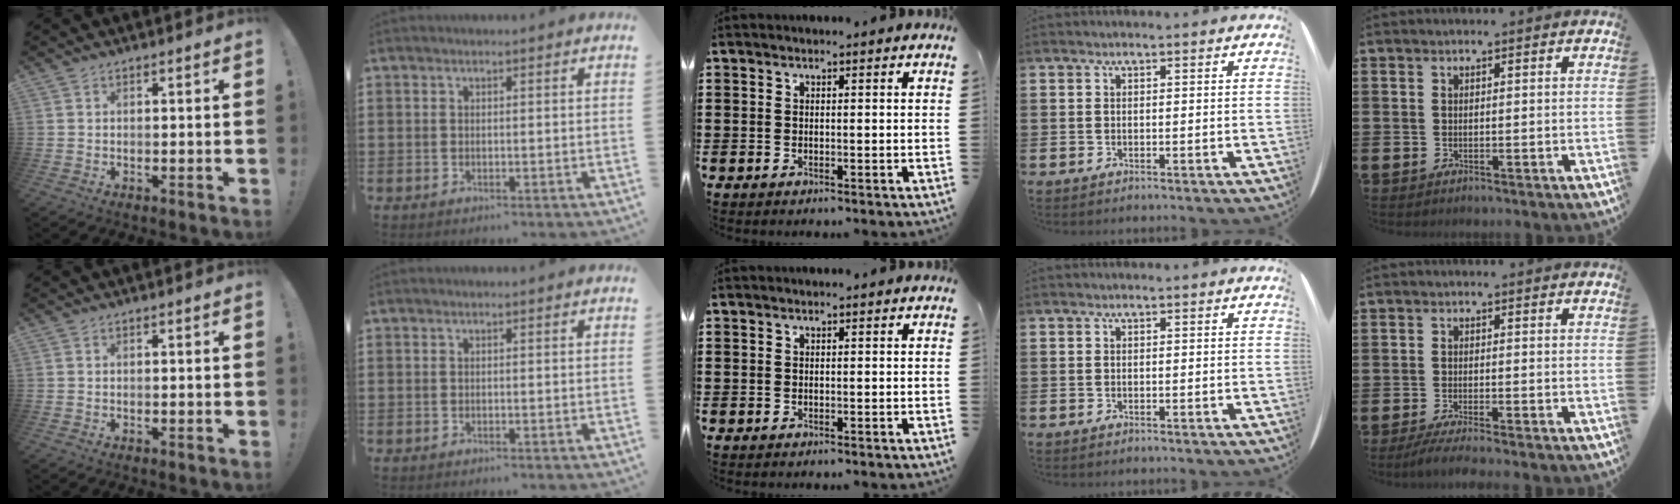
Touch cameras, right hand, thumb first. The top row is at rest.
{"little": {"total": 2.2, "force": [-1.6, 0.0, 1.5], "torque": [-0.022, 0.000, -0.028]}}